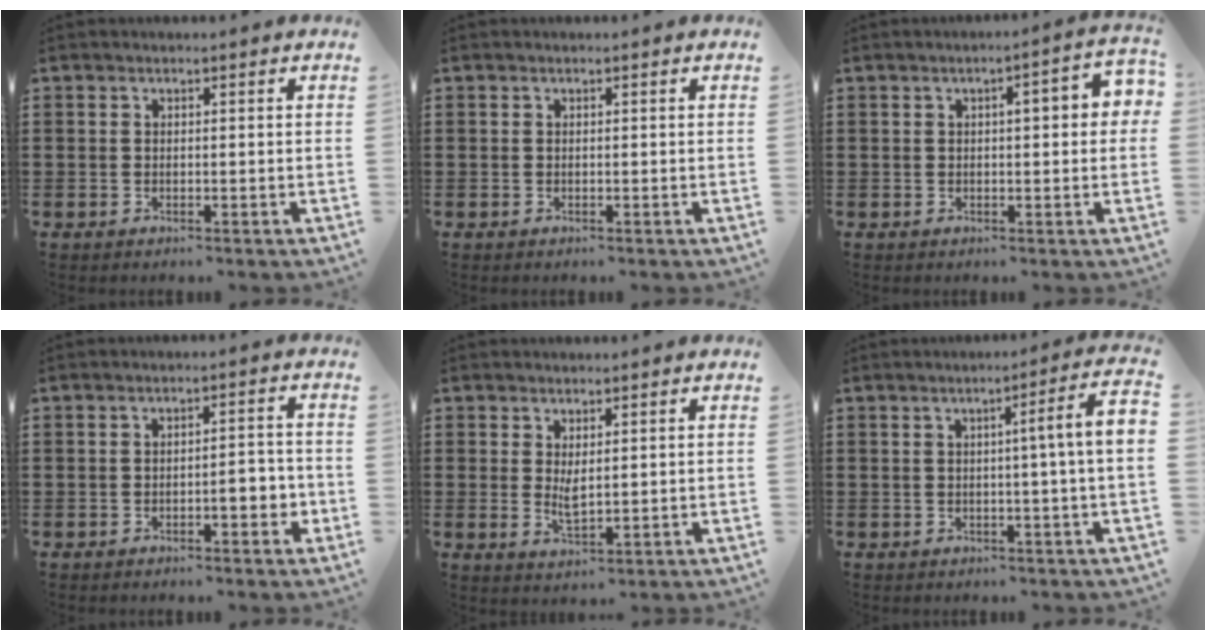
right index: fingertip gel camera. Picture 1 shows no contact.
{"total": 0.0}
{"total": 3.8, "force": [0.5, 0.8, 3.7], "torque": [-0.051, 0.001, 0.001]}
{"total": 3.6, "force": [-1.2, 1.1, 3.2], "torque": [-0.036, 0.000, -0.025]}
{"total": 2.7, "force": [0.9, 0.9, 2.4], "torque": [-0.048, 0.000, 0.017]}
{"total": 5.7, "force": [0.3, -0.6, 5.7], "torque": [-0.087, -0.014, -0.003]}